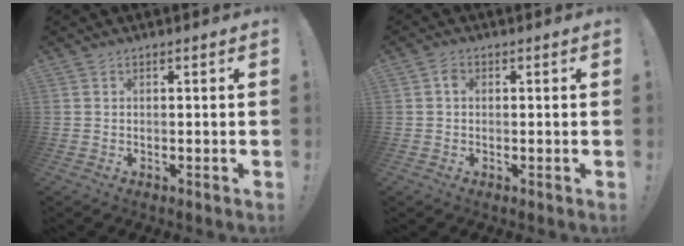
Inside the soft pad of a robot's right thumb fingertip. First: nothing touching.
{"total": 1.8, "force": [0.2, 1.4, 1.1], "torque": [-0.018, 0.004, 0.002]}